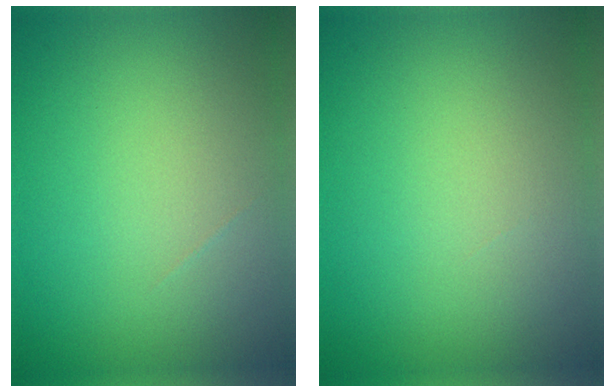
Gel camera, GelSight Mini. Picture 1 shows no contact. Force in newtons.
{"total": 0.0}